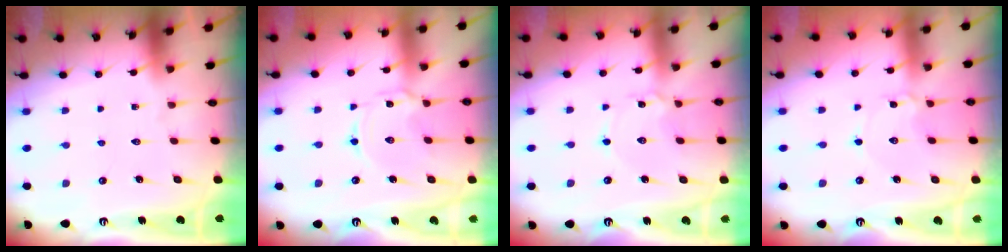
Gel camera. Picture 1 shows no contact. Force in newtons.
{"total": 1.8, "press": 1.7, "slide": 0.4}
{"total": 2.7, "press": 2.7, "slide": 0.2}
{"total": 2.0, "press": 2.0, "slide": 0.2}